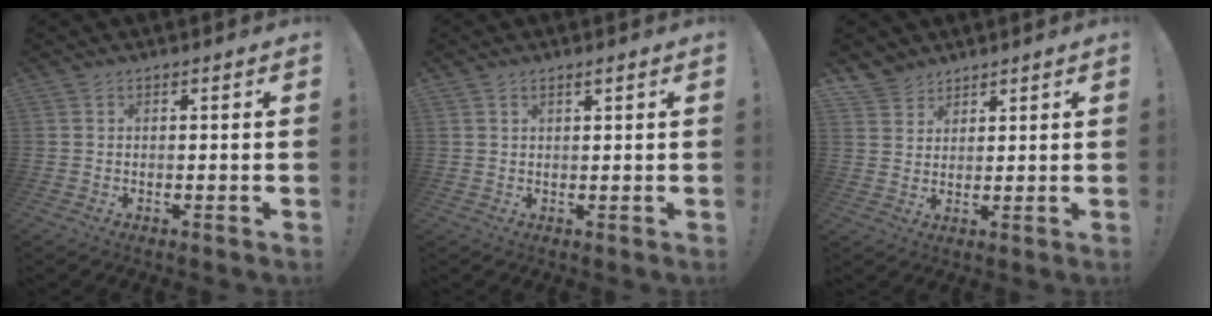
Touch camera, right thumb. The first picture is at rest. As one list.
[{"total": 1.3, "force": [0.8, 0.3, 1.0], "torque": [-0.027, 0.004, 0.015]}, {"total": 4.7, "force": [3.8, 2.7, 0.1], "torque": [-0.007, -0.026, 0.075]}]